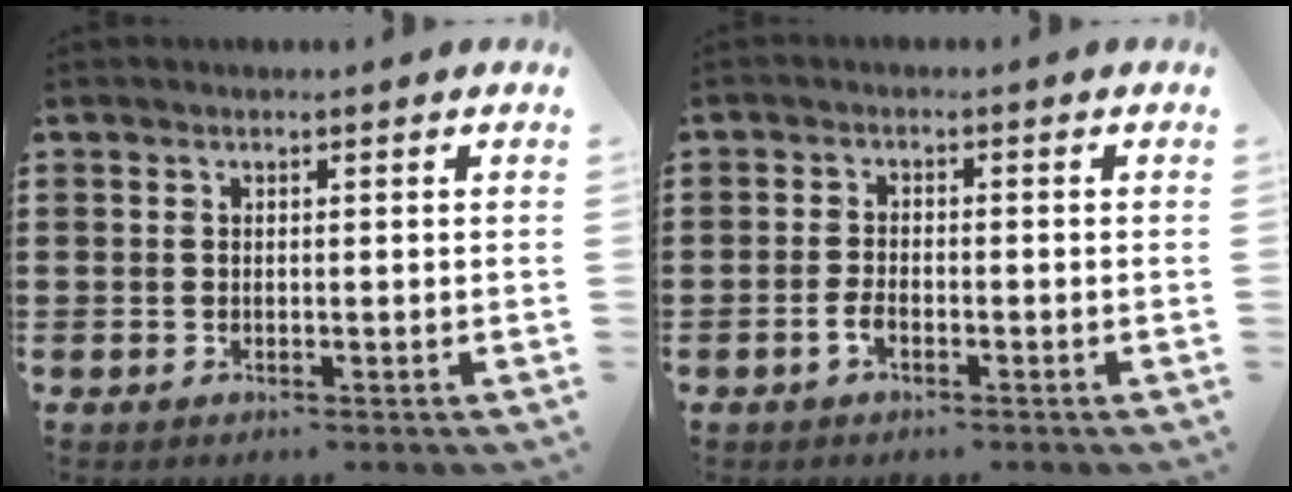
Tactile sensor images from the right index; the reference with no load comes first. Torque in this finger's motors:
{"motor_torque": [1.57, 0.56, 0.22, 0.08]}